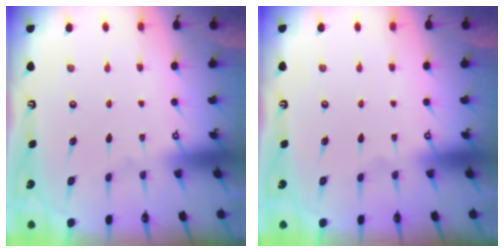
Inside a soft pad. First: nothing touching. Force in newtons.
{"total": 0.0}